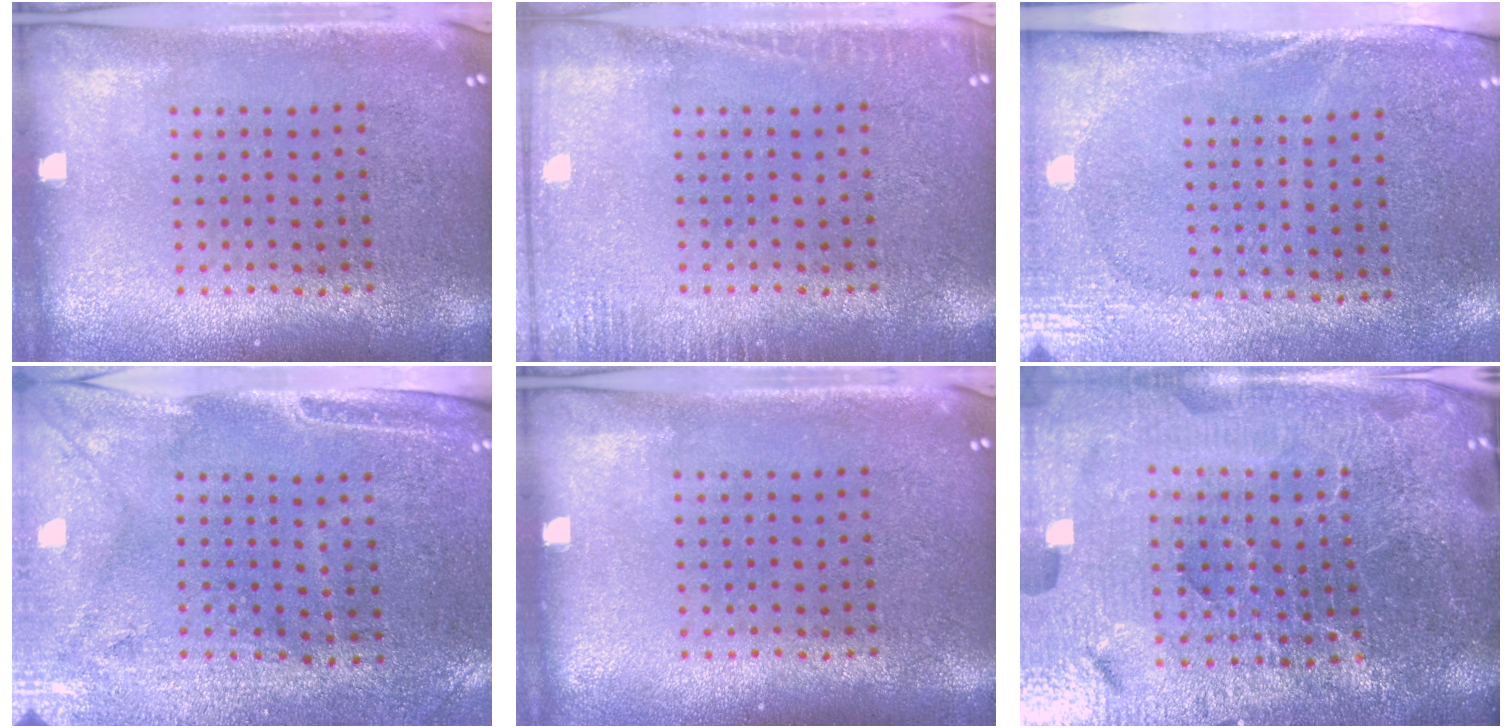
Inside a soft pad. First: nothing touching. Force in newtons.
{"total": 1.9, "press": 1.9, "slide": 0.4}
{"total": 2.8, "press": 2.3, "slide": 1.6}
{"total": 3.0, "press": 2.5, "slide": 1.5}
{"total": 0.0}
{"total": 6.8, "press": 5.9, "slide": 3.3}